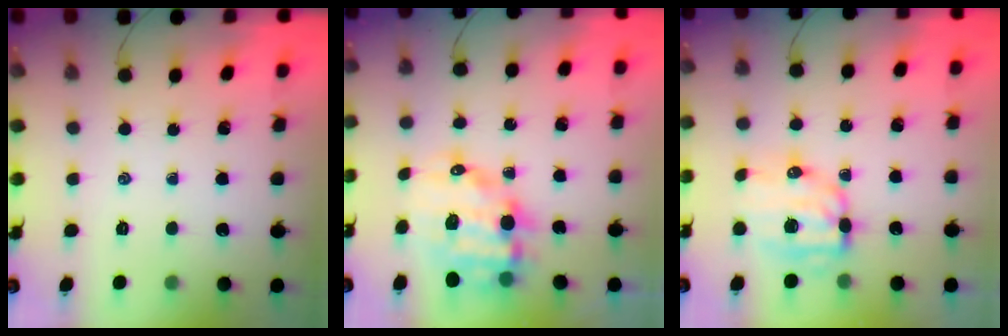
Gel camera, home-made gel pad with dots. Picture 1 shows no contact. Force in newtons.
{"total": 13.4, "press": 13.1, "slide": 3.0}
{"total": 9.6, "press": 9.4, "slide": 2.1}